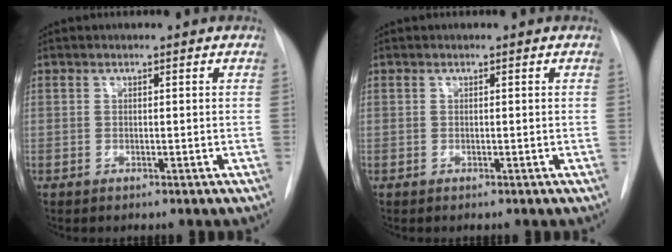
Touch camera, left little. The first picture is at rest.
{"total": 0.0}